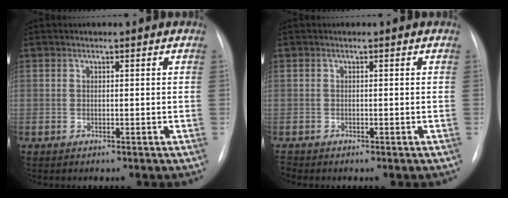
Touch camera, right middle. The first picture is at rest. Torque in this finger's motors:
{"motor_torque": [-0.05, 0.03, -0.04, -0.01]}